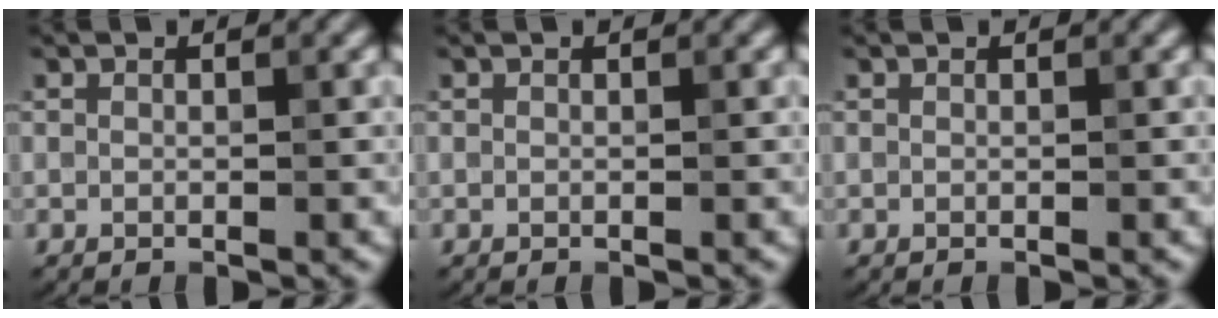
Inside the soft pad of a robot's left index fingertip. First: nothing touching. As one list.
[{"total": 0.0}, {"total": 0.0}]